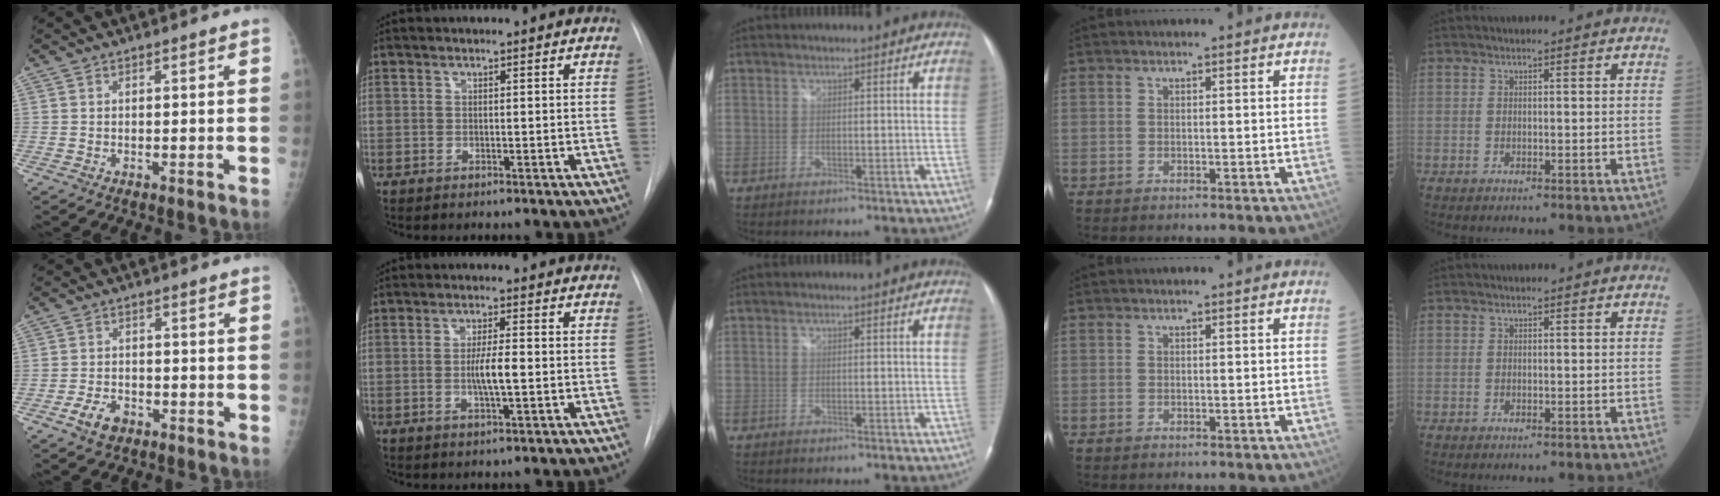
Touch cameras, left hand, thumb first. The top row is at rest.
{"thumb": {"total": 4.5, "force": [-2.4, 2.8, 2.5], "torque": [-0.044, 0.012, -0.040]}, "index": {"total": 4.5, "force": [-0.6, 0.6, 4.4], "torque": [-0.082, -0.004, -0.010]}}